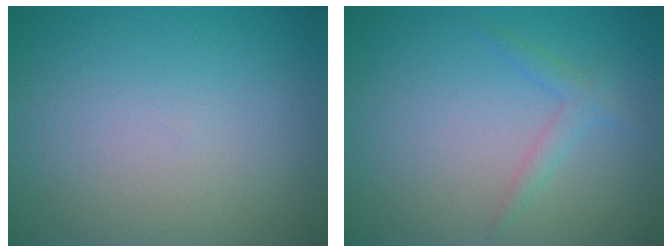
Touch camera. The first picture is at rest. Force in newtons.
{"total": 1.4, "press": 1.4, "slide": 0.1}